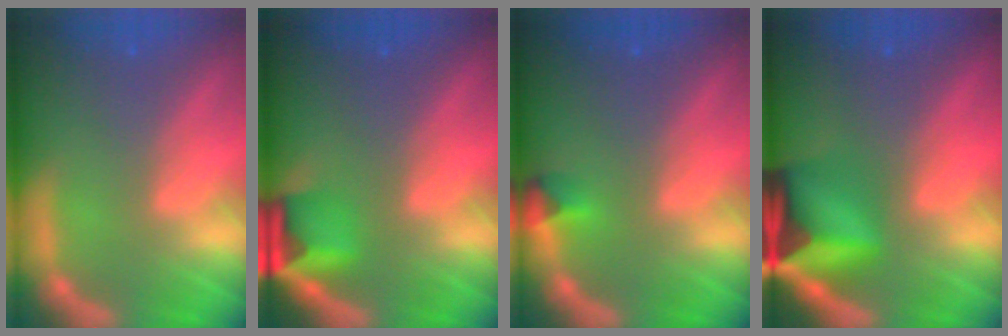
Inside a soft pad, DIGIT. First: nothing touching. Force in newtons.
{"total": 4.4}
{"total": 1.4}
{"total": 10.0}